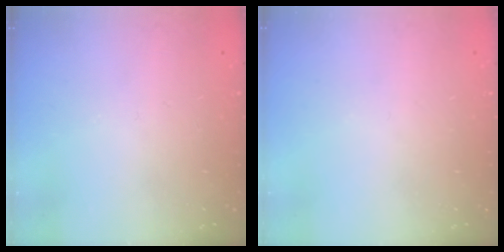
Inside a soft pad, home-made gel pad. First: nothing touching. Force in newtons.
{"total": 0.0}